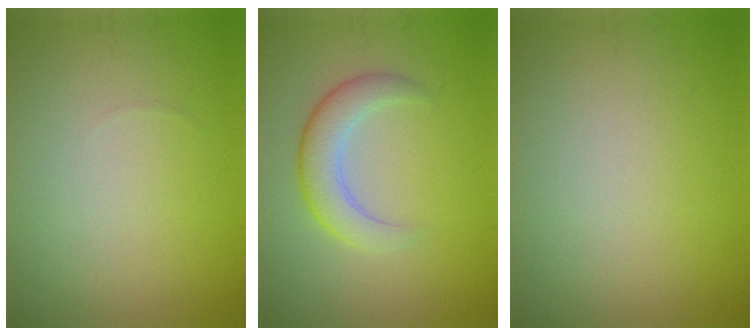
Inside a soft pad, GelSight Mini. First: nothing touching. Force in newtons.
{"total": 3.7, "press": 3.7, "slide": 0.3}
{"total": 0.0}